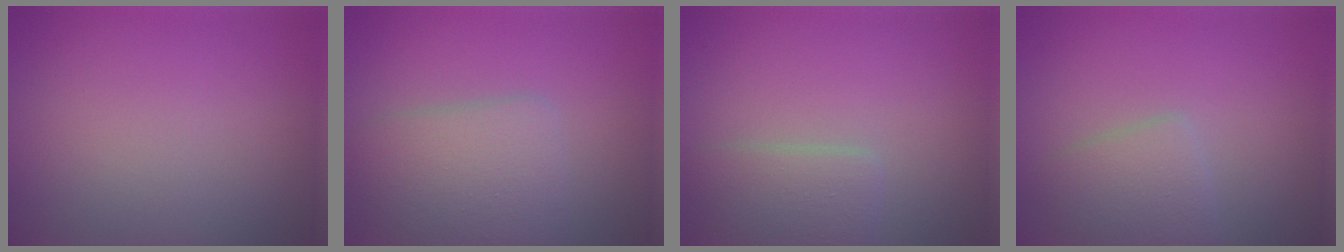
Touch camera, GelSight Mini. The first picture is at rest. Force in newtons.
{"total": 4.8, "press": 4.8, "slide": 0.1}
{"total": 2.6, "press": 2.6, "slide": 0.1}
{"total": 2.6, "press": 2.6, "slide": 0.2}